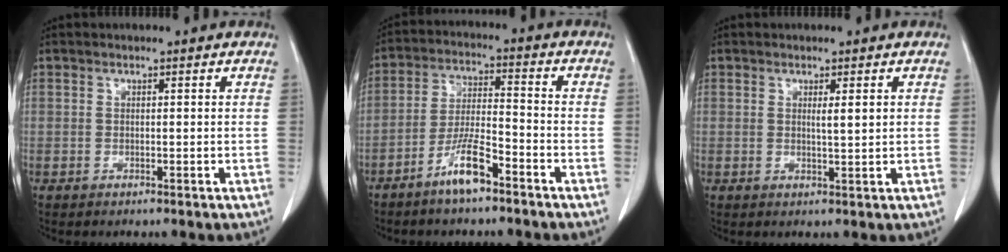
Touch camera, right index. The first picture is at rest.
{"total": 7.4, "force": [-5.1, 1.1, 5.3], "torque": [-0.108, -0.004, -0.098]}
{"total": 2.0, "force": [0.7, 0.1, 1.9], "torque": [-0.032, -0.004, 0.011]}